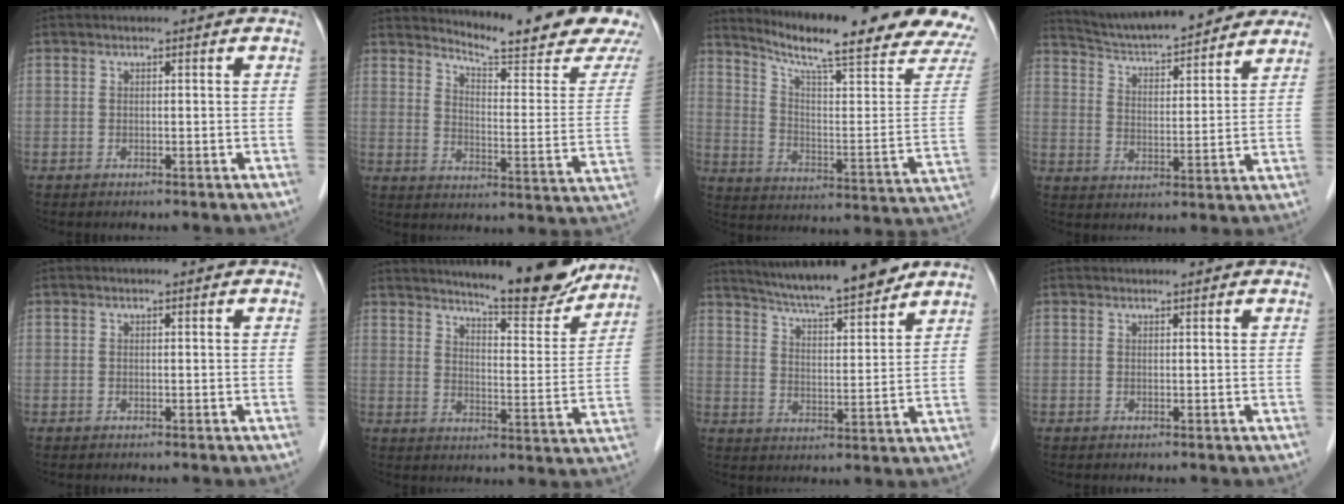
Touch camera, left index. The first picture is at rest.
{"total": 18.1, "force": [16.5, 0.3, 7.4], "torque": [-0.113, -0.095, 0.203]}
{"total": 22.5, "force": [19.5, -0.7, 11.3], "torque": [-0.183, -0.078, 0.266]}
{"total": 18.8, "force": [17.0, 3.2, 7.3], "torque": [-0.110, 0.019, 0.244]}
{"total": 0.0}
{"total": 13.9, "force": [12.5, 1.3, 5.8], "torque": [-0.081, -0.022, 0.170]}
{"total": 13.6, "force": [12.1, 0.7, 6.2], "torque": [-0.100, 0.003, 0.189]}
{"total": 2.2, "force": [2.1, 0.3, 0.4], "torque": [-0.009, 0.024, 0.029]}